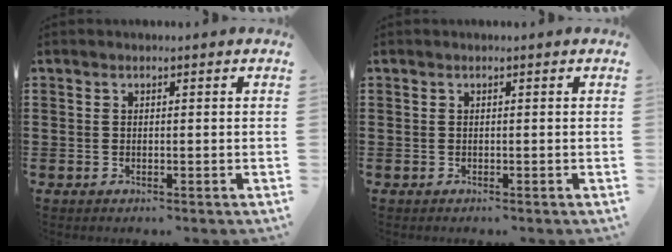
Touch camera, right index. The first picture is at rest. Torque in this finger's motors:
{"motor_torque": [-0.02, -0.02, -0.02, -0.05]}